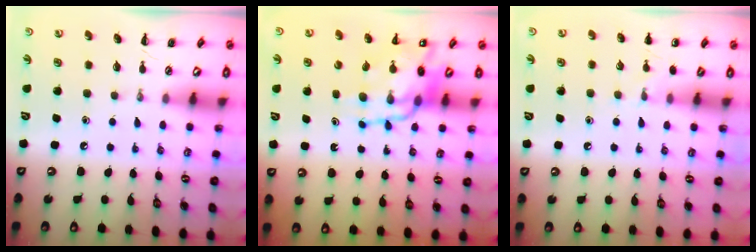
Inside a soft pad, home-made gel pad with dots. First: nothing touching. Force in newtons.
{"total": 12.4, "press": 11.9, "slide": 3.5}
{"total": 7.0, "press": 6.7, "slide": 1.9}